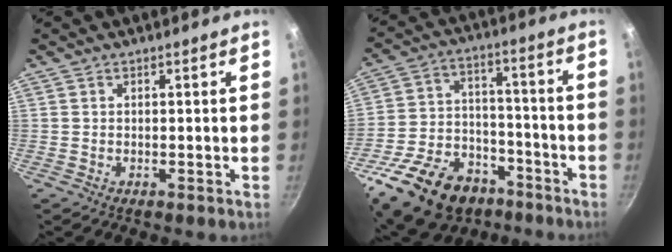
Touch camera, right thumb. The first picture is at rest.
{"total": 23.2, "force": [-13.9, 14.4, 11.7], "torque": [-0.198, 0.069, -0.224]}